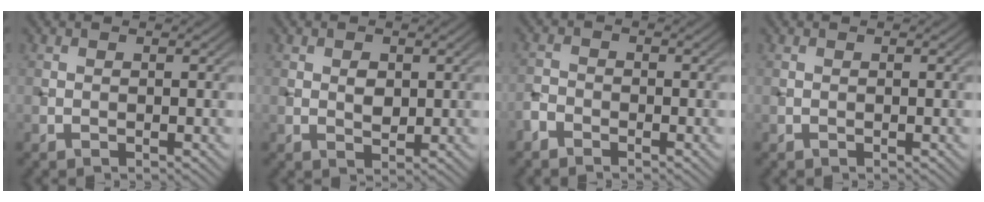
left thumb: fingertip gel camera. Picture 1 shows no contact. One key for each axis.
{"total": 1.9, "fx": 0.5, "fy": 1.3, "fz": 1.3, "tx": -0.026, "ty": -0.002, "tz": 0.009}
{"total": 2.0, "fx": -1.6, "fy": 0.9, "fz": 0.6, "tx": -0.013, "ty": 0.000, "tz": -0.043}
{"total": 0.0}